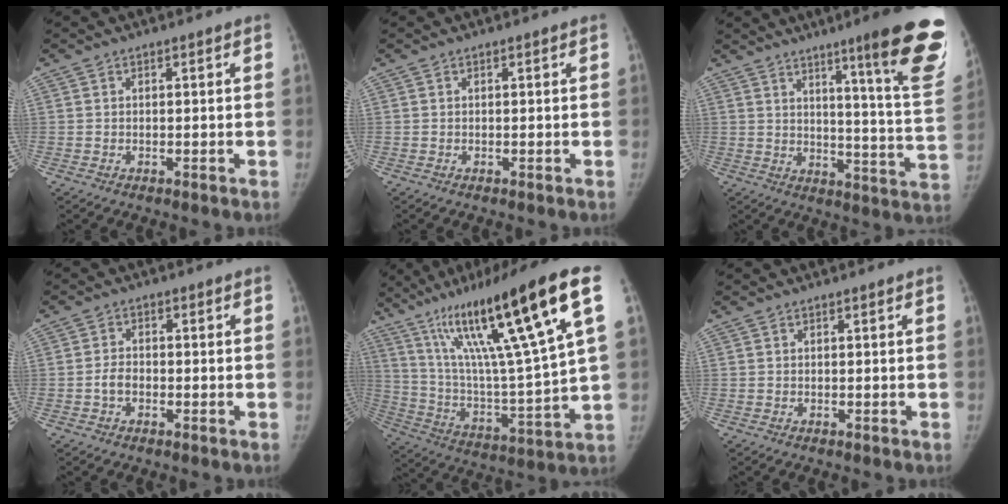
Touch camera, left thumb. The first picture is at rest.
{"total": 0.0}
{"total": 20.7, "force": [12.5, 1.3, 16.4], "torque": [-0.190, -0.080, 0.167]}
{"total": 2.8, "force": [-1.2, 2.0, 1.6], "torque": [-0.021, 0.012, -0.024]}
{"total": 27.4, "force": [13.2, 3.5, 23.8], "torque": [-0.402, -0.024, 0.223]}
{"total": 0.0}